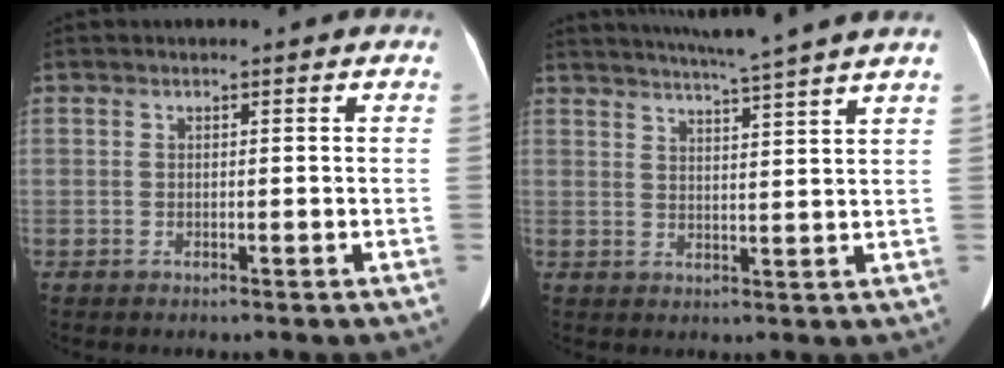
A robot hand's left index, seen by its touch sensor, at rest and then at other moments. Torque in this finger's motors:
{"motor_torque": [-0.08, -1.46, 0.01, 0.07]}